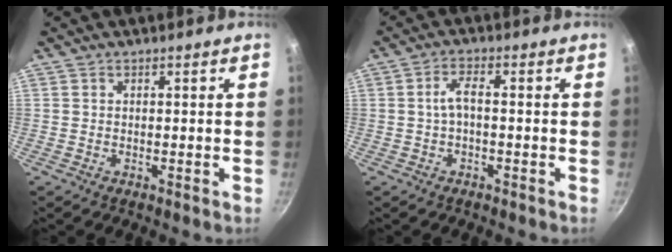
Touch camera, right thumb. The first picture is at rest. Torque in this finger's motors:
{"motor_torque": [0.05, 0.06, 0.07, 0.13, 0.14]}